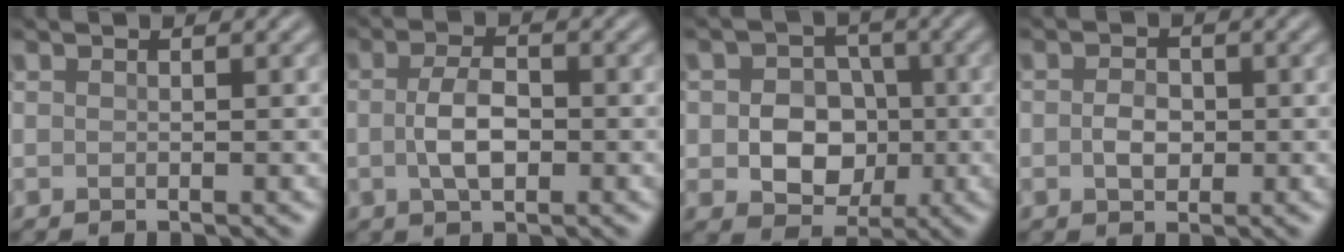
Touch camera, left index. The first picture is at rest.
{"total": 3.5, "force": [-0.3, 1.7, 3.0], "torque": [-0.062, 0.001, -0.008]}
{"total": 6.3, "force": [-0.6, 5.3, 3.4], "torque": [-0.031, 0.001, -0.021]}
{"total": 2.2, "force": [-0.2, 1.5, 1.5], "torque": [-0.030, 0.000, -0.007]}